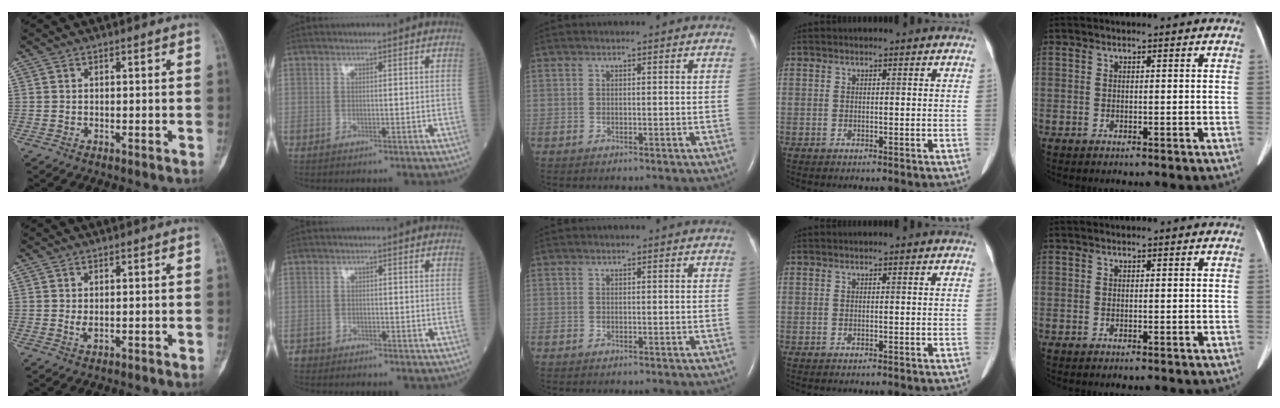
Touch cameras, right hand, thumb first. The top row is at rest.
{"thumb": {"total": 1.2, "force": [0.1, 0.6, 1.1], "torque": [-0.018, -0.004, 0.005]}, "index": {"total": 1.4, "force": [-1.3, 0.5, -0.3], "torque": [0.004, 0.000, -0.025]}}